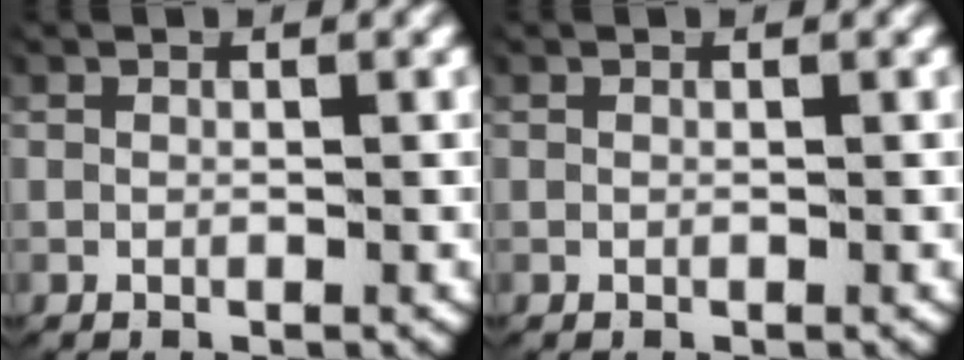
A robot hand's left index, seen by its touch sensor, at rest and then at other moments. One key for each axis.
{"total": 0.0}